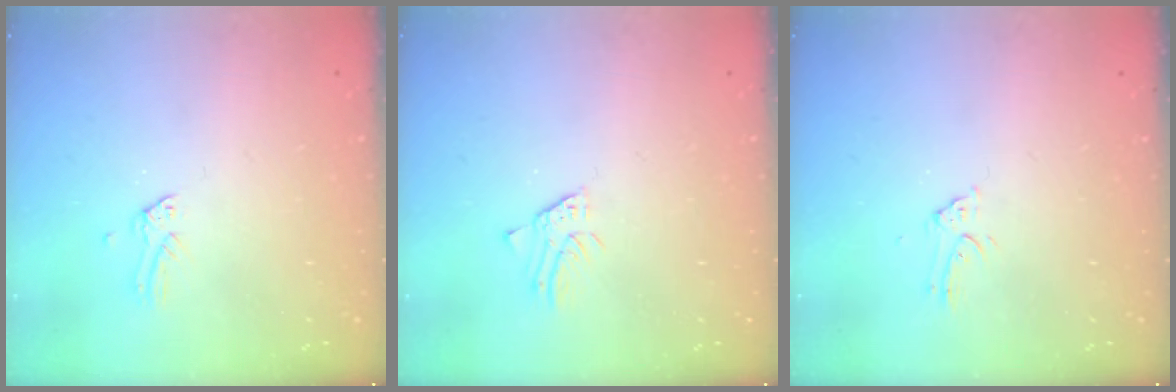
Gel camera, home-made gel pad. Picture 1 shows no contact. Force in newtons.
{"total": 0.9, "press": 0.9, "slide": 0.1}
{"total": 2.5, "press": 2.5, "slide": 0.2}